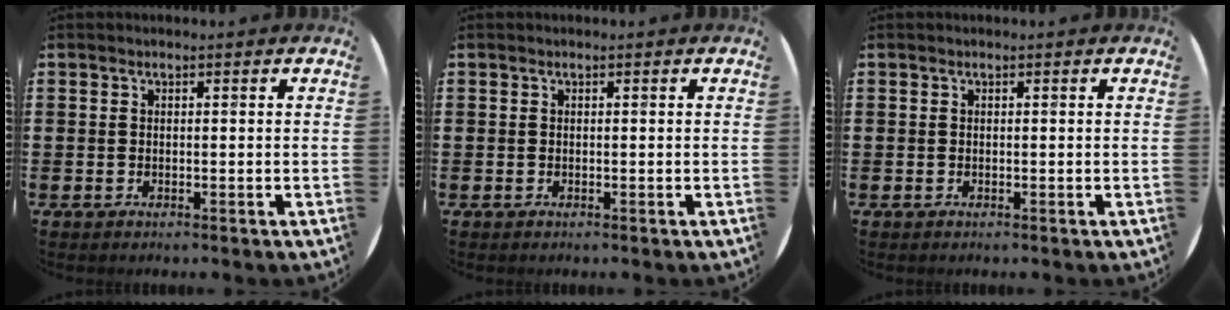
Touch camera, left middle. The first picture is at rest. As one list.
[{"total": 0.0}, {"total": 0.0}]